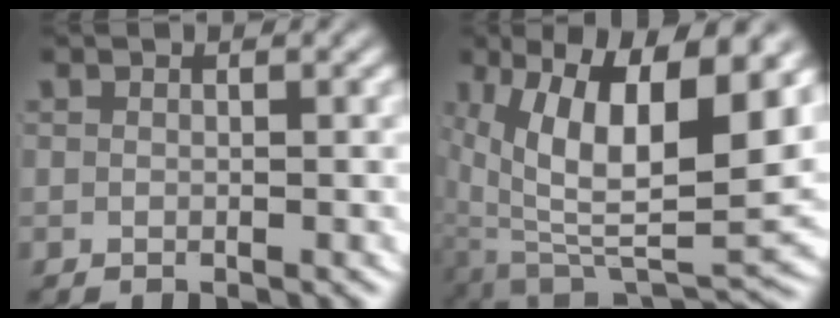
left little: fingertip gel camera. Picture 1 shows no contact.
{"total": 14.2, "force": [-0.7, 7.9, 11.7], "torque": [-0.202, -0.045, 0.016]}